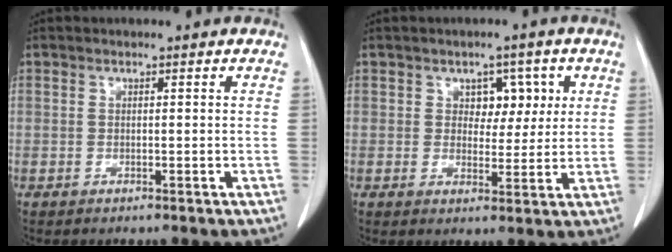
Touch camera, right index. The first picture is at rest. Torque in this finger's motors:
{"motor_torque": [0.06, 0.05, 0.00, 0.02]}